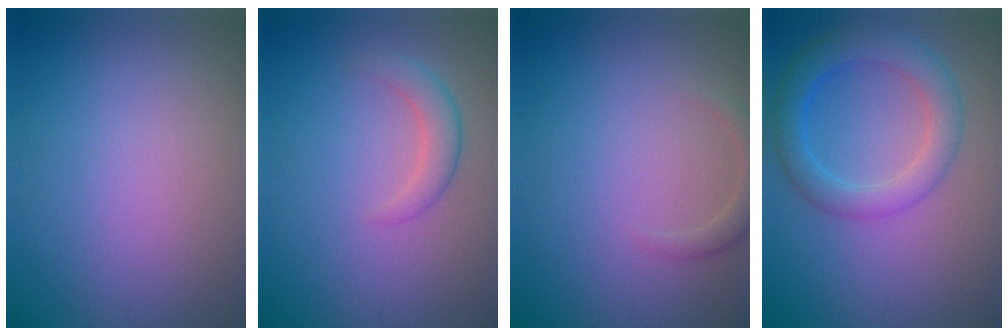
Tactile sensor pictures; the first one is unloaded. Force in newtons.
{"total": 2.3, "press": 2.2, "slide": 0.2}
{"total": 1.6, "press": 1.6, "slide": 0.1}
{"total": 4.6, "press": 4.6, "slide": 0.2}